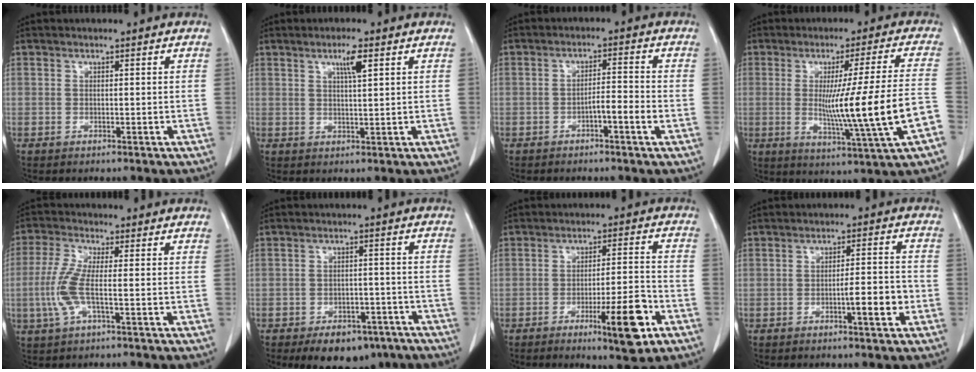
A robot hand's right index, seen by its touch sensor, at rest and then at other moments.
{"total": 3.4, "force": [1.7, 0.1, 2.9], "torque": [-0.052, -0.002, 0.028]}
{"total": 3.6, "force": [-1.6, 0.0, 3.2], "torque": [-0.047, 0.007, -0.028]}
{"total": 15.8, "force": [-2.9, -1.9, 15.4], "torque": [-0.243, -0.022, -0.043]}
{"total": 6.1, "force": [-1.2, 0.8, 5.9], "torque": [-0.142, -0.003, -0.033]}
{"total": 9.7, "force": [-6.8, 5.2, 4.6], "torque": [-0.051, 0.010, -0.095]}
{"total": 10.0, "force": [-4.8, 1.0, 8.7], "torque": [-0.123, -0.006, -0.068]}
{"total": 5.5, "force": [-2.1, 0.5, 5.1], "torque": [-0.072, 0.005, -0.029]}